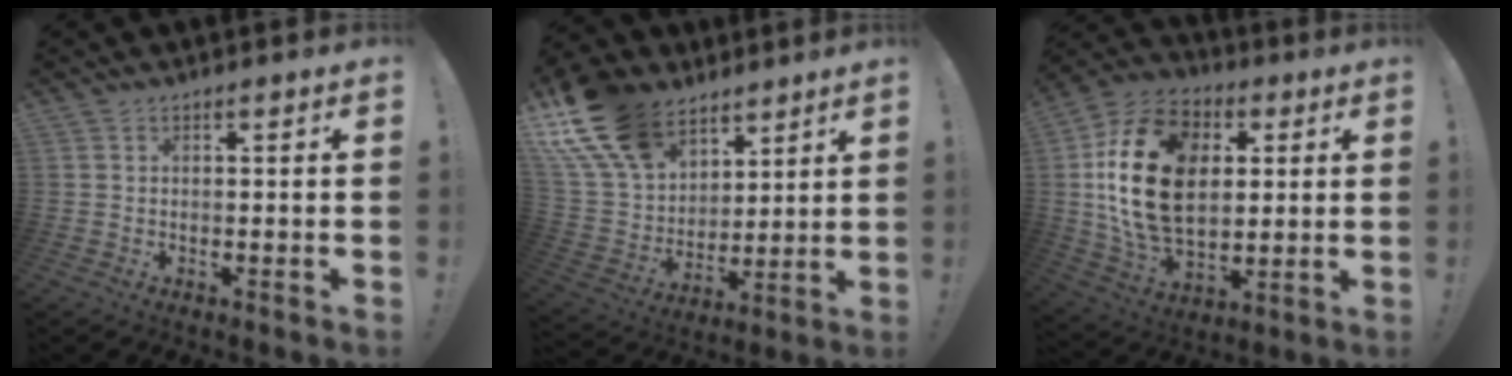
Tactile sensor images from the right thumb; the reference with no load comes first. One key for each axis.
{"total": 21.2, "fx": 13.2, "fy": 13.3, "fz": 9.8, "tx": -0.201, "ty": -0.075, "tz": 0.264}
{"total": 25.6, "fx": 4.1, "fy": 17.4, "fz": 18.2, "tx": -0.346, "ty": -0.004, "tz": 0.078}